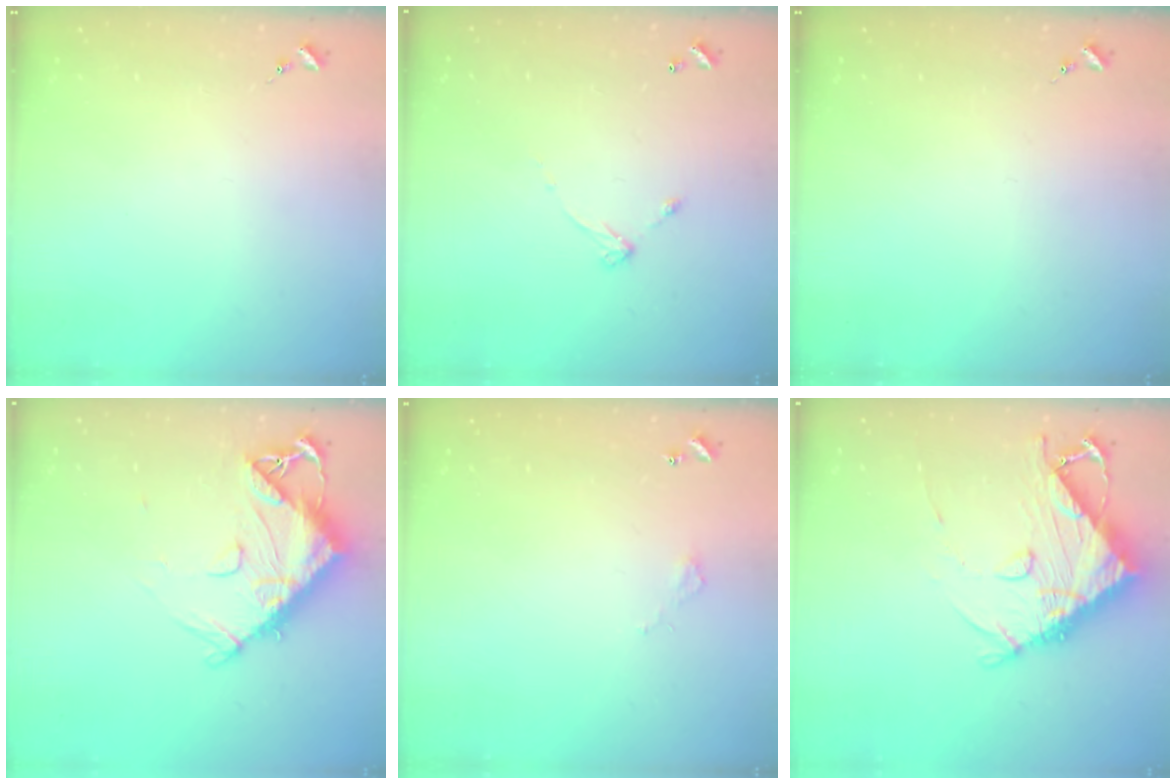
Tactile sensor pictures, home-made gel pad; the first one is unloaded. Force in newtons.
{"total": 5.4, "press": 5.4, "slide": 0.3}
{"total": 0.0}
{"total": 13.6, "press": 13.5, "slide": 1.4}
{"total": 2.8, "press": 2.8, "slide": 0.2}
{"total": 14.2, "press": 14.1, "slide": 1.7}